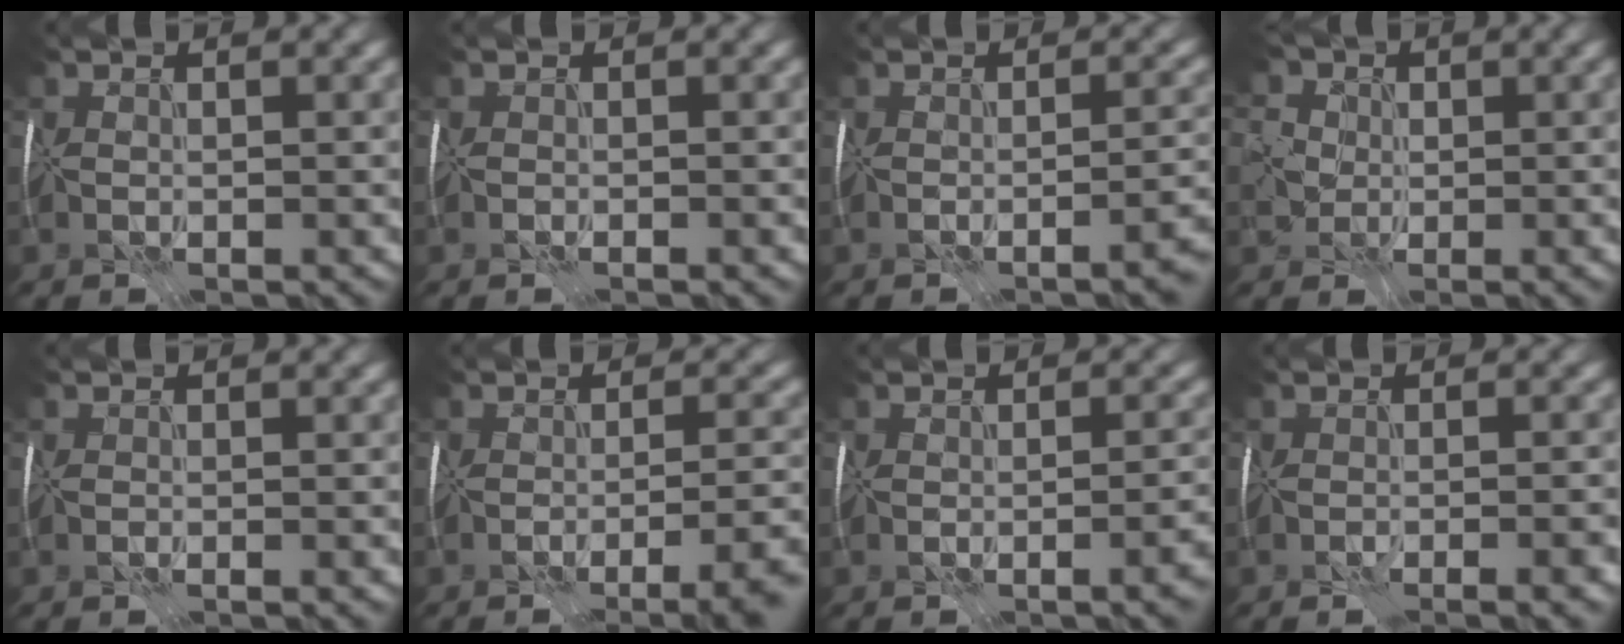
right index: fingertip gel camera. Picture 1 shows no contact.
{"total": 0.7, "force": [-0.6, -0.3, -0.1], "torque": [0.008, -0.008, -0.012]}
{"total": 3.6, "force": [-2.5, 0.4, 2.5], "torque": [-0.023, -0.011, -0.030]}
{"total": 5.3, "force": [0.5, 4.4, 2.8], "torque": [-0.061, 0.019, -0.014]}
{"total": 0.6, "force": [-0.5, -0.1, 0.3], "torque": [0.005, -0.008, -0.011]}
{"total": 6.5, "force": [-4.7, 1.0, 4.5], "torque": [-0.048, -0.009, -0.050]}
{"total": 3.8, "force": [-1.9, 0.8, 3.1], "torque": [-0.025, -0.010, -0.019]}
{"total": 2.7, "force": [-2.2, -0.1, 1.5], "torque": [-0.015, -0.008, -0.026]}